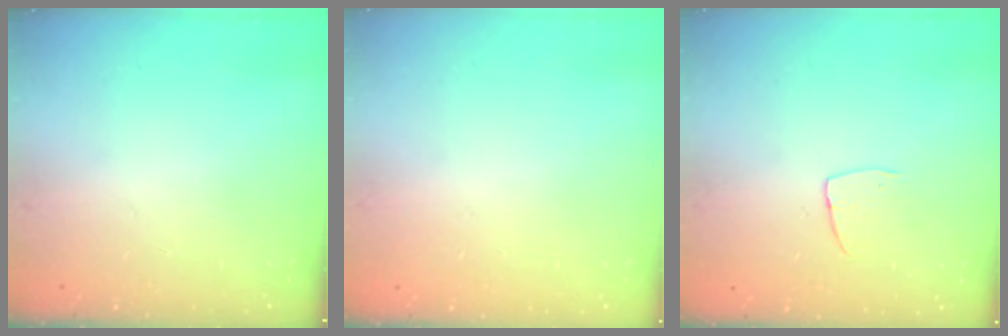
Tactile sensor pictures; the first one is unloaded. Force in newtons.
{"total": 0.0}
{"total": 4.8, "press": 4.8, "slide": 0.4}